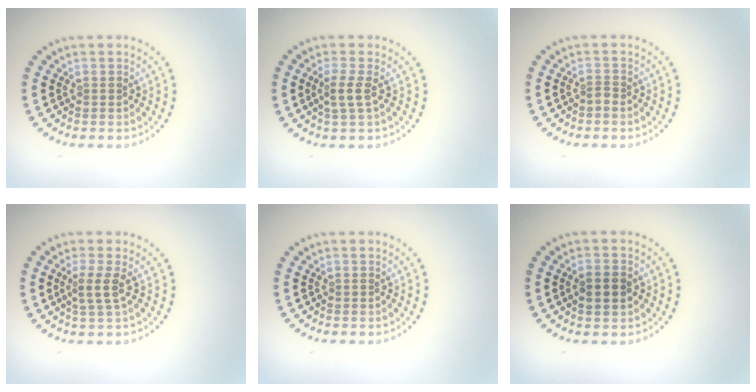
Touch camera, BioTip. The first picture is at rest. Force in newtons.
{"total": 1.8, "press": 1.5, "slide": 0.9}
{"total": 0.8, "press": 0.5, "slide": 0.6}
{"total": 2.0, "press": 1.5, "slide": 1.3}
{"total": 0.0}
{"total": 2.1, "press": 2.1, "slide": 0.1}